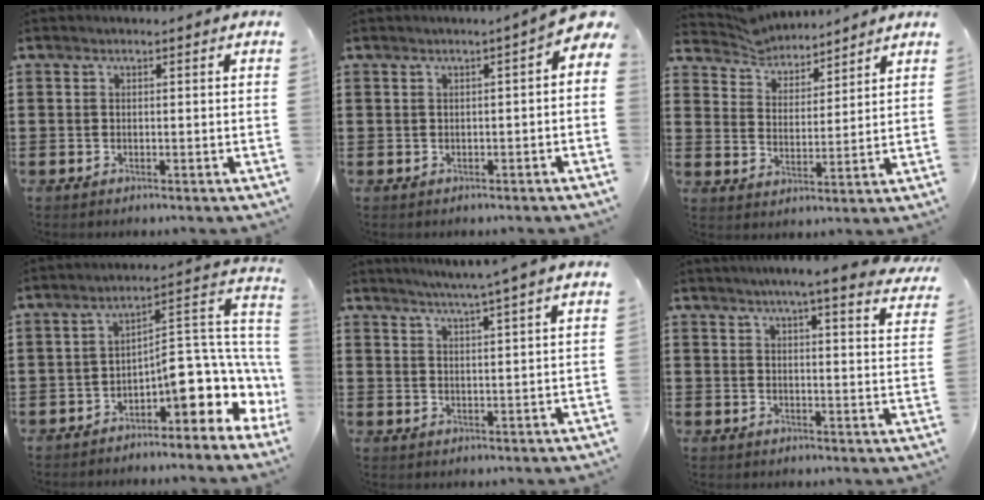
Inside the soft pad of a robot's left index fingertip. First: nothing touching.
{"total": 1.6, "force": [0.0, 0.4, 1.5], "torque": [-0.032, -0.002, -0.002]}
{"total": 5.0, "force": [4.9, 0.8, -0.1], "torque": [-0.024, -0.021, 0.087]}
{"total": 7.9, "force": [-1.6, 2.7, 7.3], "torque": [-0.111, -0.040, -0.038]}
{"total": 3.8, "force": [3.4, -1.1, 1.4], "torque": [-0.036, -0.018, 0.056]}
{"total": 5.0, "force": [4.4, -0.4, 2.3], "torque": [-0.061, -0.015, 0.075]}